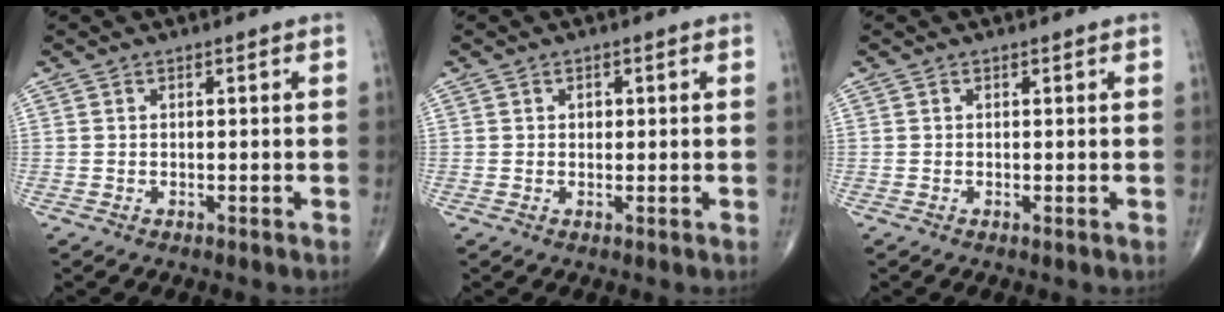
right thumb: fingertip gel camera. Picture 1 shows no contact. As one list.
[{"total": 1.2, "force": [0.3, 1.0, 0.7], "torque": [-0.004, 0.001, 0.004]}, {"total": 0.0}]